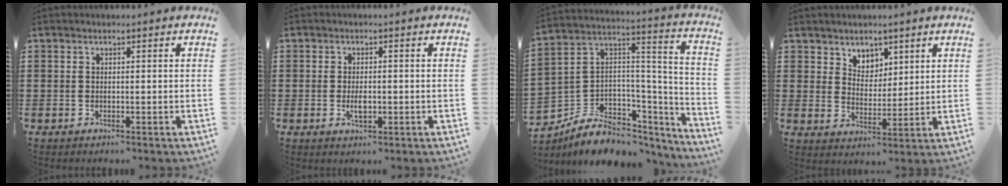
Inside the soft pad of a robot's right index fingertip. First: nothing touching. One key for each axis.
{"total": 2.6, "fx": -0.4, "fy": 1.1, "fz": 2.4, "tx": -0.044, "ty": 0.000, "tz": -0.007}
{"total": 7.6, "fx": -4.5, "fy": 5.6, "fz": 2.5, "tx": -0.066, "ty": 0.000, "tz": -0.076}
{"total": 4.6, "fx": 3.4, "fy": 3.1, "fz": 0.1, "tx": -0.022, "ty": 0.003, "tz": 0.063}